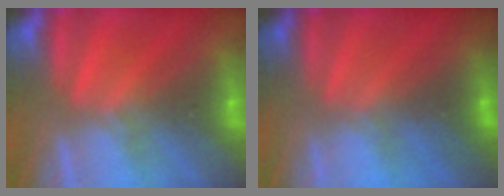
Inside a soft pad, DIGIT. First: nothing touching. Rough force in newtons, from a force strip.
{"total": 5.3}